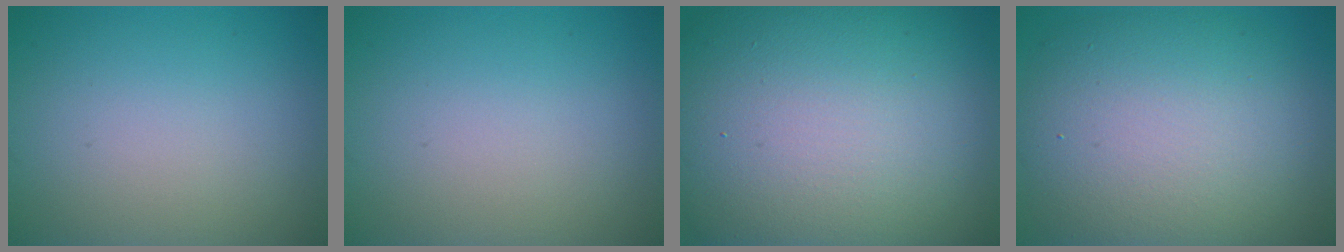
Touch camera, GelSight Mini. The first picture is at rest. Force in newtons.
{"total": 0.0}
{"total": 20.0, "press": 20.0, "slide": 1.5}
{"total": 11.6, "press": 11.5, "slide": 0.6}